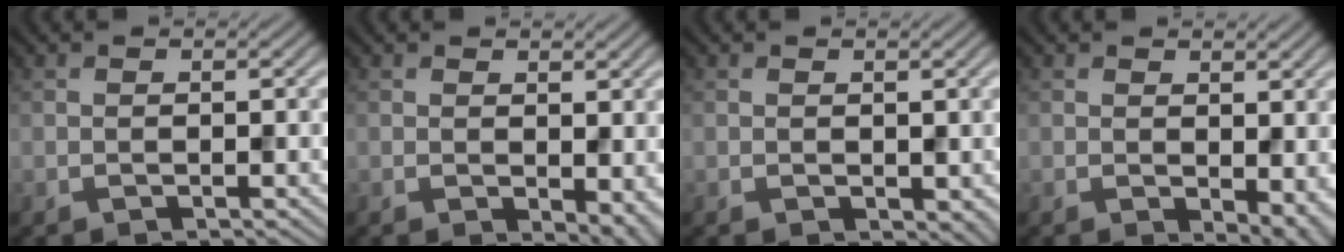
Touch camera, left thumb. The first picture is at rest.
{"total": 3.9, "force": [-0.5, 2.2, 3.1], "torque": [-0.040, -0.011, -0.002]}
{"total": 1.1, "force": [0.2, 0.8, 0.7], "torque": [-0.011, -0.005, 0.009]}
{"total": 4.3, "force": [-0.4, 2.4, 3.5], "torque": [-0.046, -0.012, 0.002]}